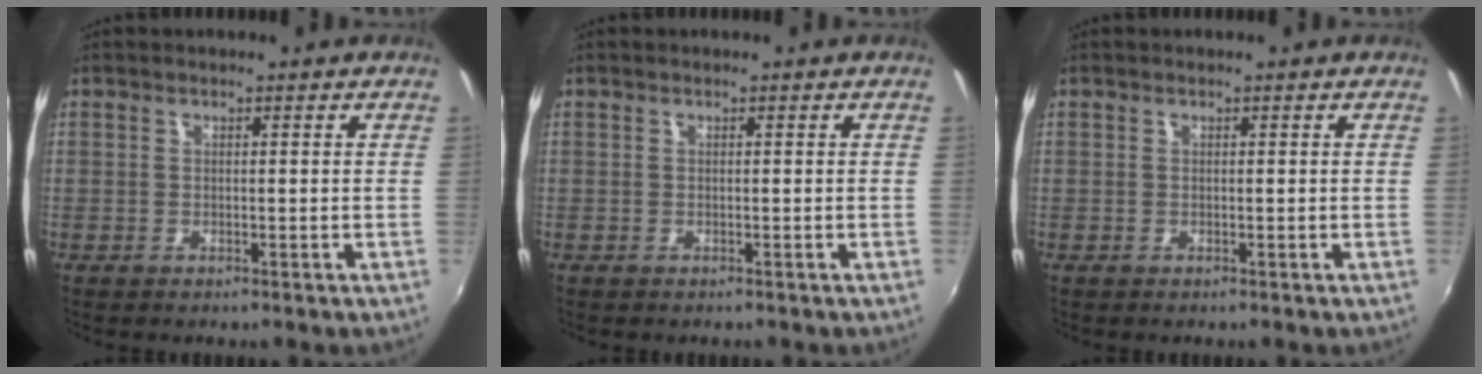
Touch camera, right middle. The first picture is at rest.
{"total": 0.0}
{"total": 0.0}